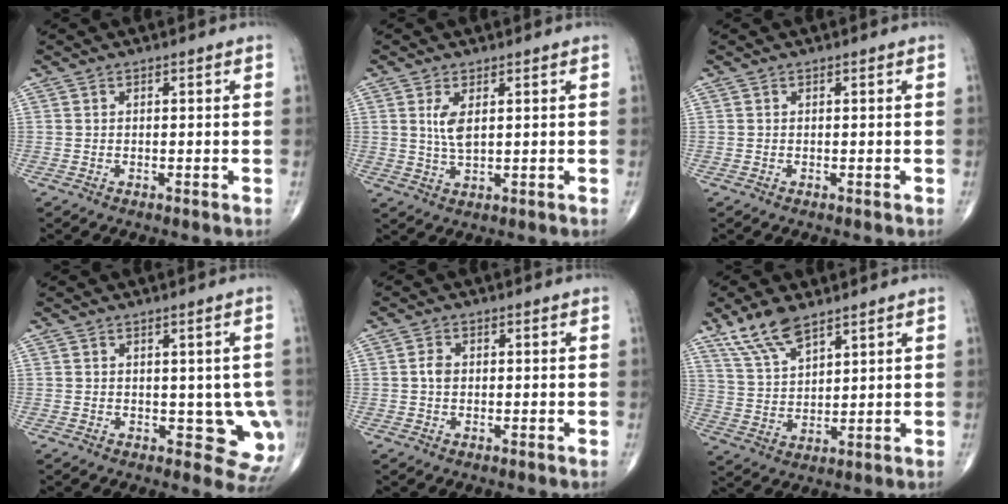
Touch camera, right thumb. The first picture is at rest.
{"total": 4.0, "force": [1.2, 1.6, 3.5], "torque": [-0.070, -0.008, 0.029]}
{"total": 0.0}
{"total": 6.7, "force": [-0.4, 3.8, 5.5], "torque": [-0.019, -0.005, 0.001]}
{"total": 2.0, "force": [0.1, 1.5, 1.4], "torque": [-0.024, 0.004, -0.001]}
{"total": 9.0, "force": [6.5, 3.3, 5.3], "torque": [-0.099, -0.024, 0.135]}